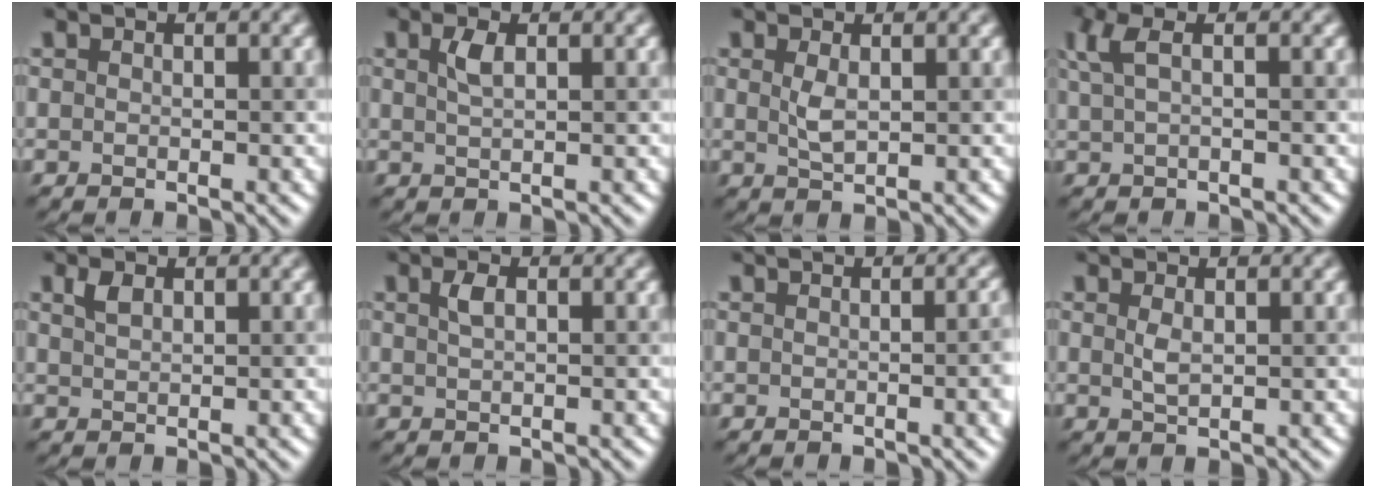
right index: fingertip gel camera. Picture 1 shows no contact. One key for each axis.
{"total": 1.7, "fx": 0.8, "fy": 0.5, "fz": 1.5, "tx": -0.031, "ty": 0.004, "tz": 0.014}
{"total": 1.7, "fx": 0.5, "fy": 0.6, "fz": 1.5, "tx": -0.037, "ty": 0.000, "tz": 0.013}
{"total": 2.7, "fx": 1.0, "fy": 0.8, "fz": 2.4, "tx": -0.045, "ty": 0.007, "tz": 0.015}
{"total": 1.5, "fx": 0.9, "fy": 0.7, "fz": 0.9, "tx": -0.022, "ty": 0.004, "tz": 0.021}
{"total": 1.3, "fx": 0.6, "fy": 0.5, "fz": 1.1, "tx": -0.022, "ty": 0.004, "tz": 0.011}
{"total": 3.6, "fx": -0.2, "fy": 1.1, "fz": 3.4, "tx": -0.026, "ty": 0.006, "tz": -0.004}
{"total": 1.3, "fx": 0.4, "fy": 0.5, "fz": 1.1, "tx": -0.029, "ty": -0.001, "tz": 0.011}